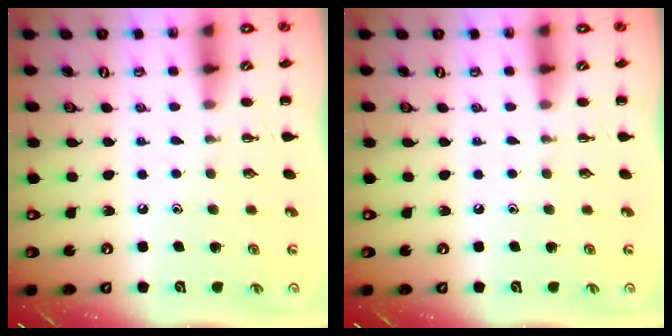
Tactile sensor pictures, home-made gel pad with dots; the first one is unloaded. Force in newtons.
{"total": 0.0}